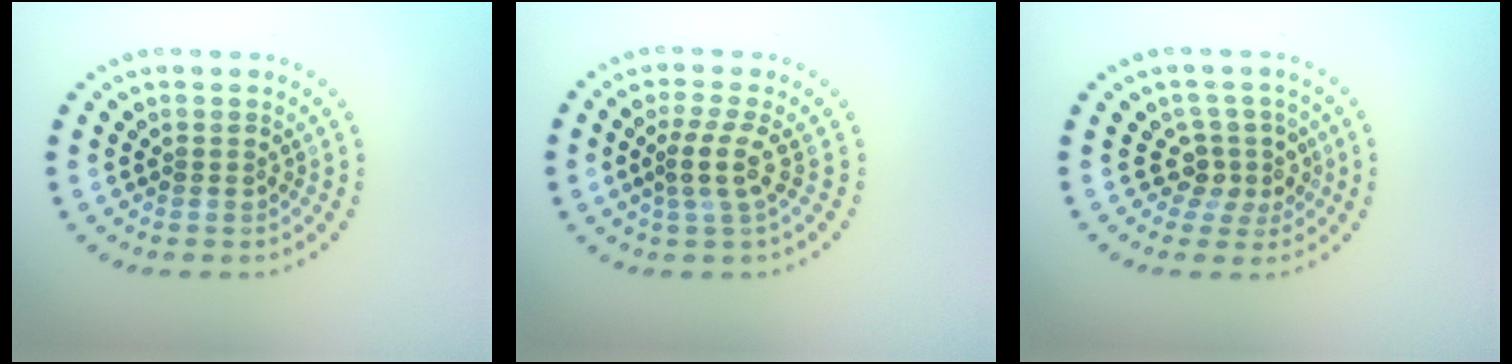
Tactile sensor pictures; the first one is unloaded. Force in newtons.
{"total": 2.7, "press": 2.0, "slide": 1.8}
{"total": 2.8, "press": 2.1, "slide": 1.8}